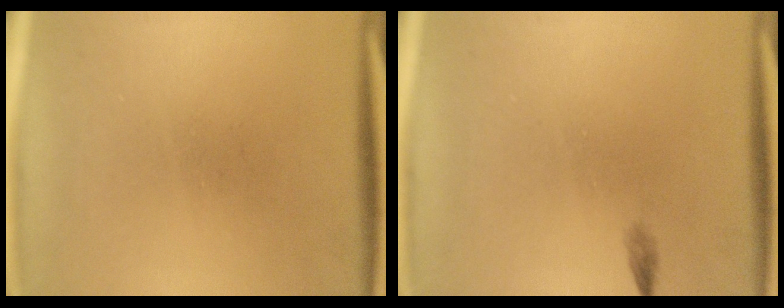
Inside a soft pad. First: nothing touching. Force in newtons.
{"total": 0.6}